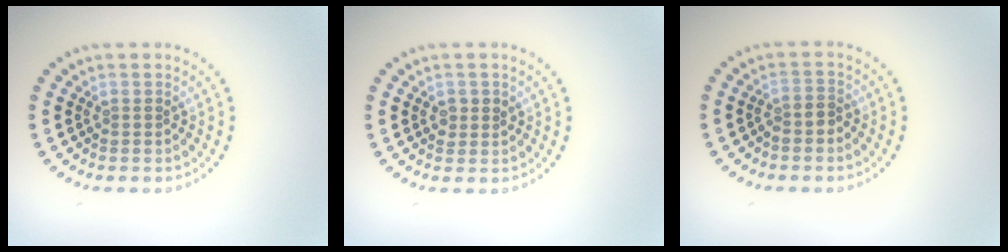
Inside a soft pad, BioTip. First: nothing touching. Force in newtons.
{"total": 1.4, "press": 1.3, "slide": 0.3}
{"total": 1.3, "press": 1.0, "slide": 0.9}